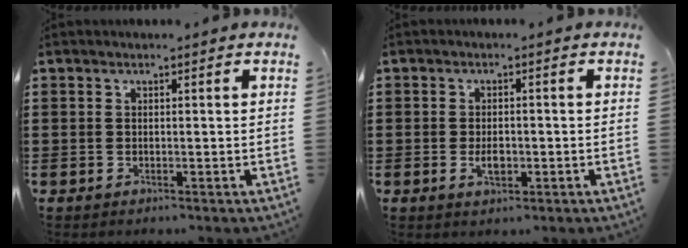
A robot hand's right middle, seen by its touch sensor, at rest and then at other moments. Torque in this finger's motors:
{"motor_torque": [1.08, 0.19, 0.06, 0.06]}